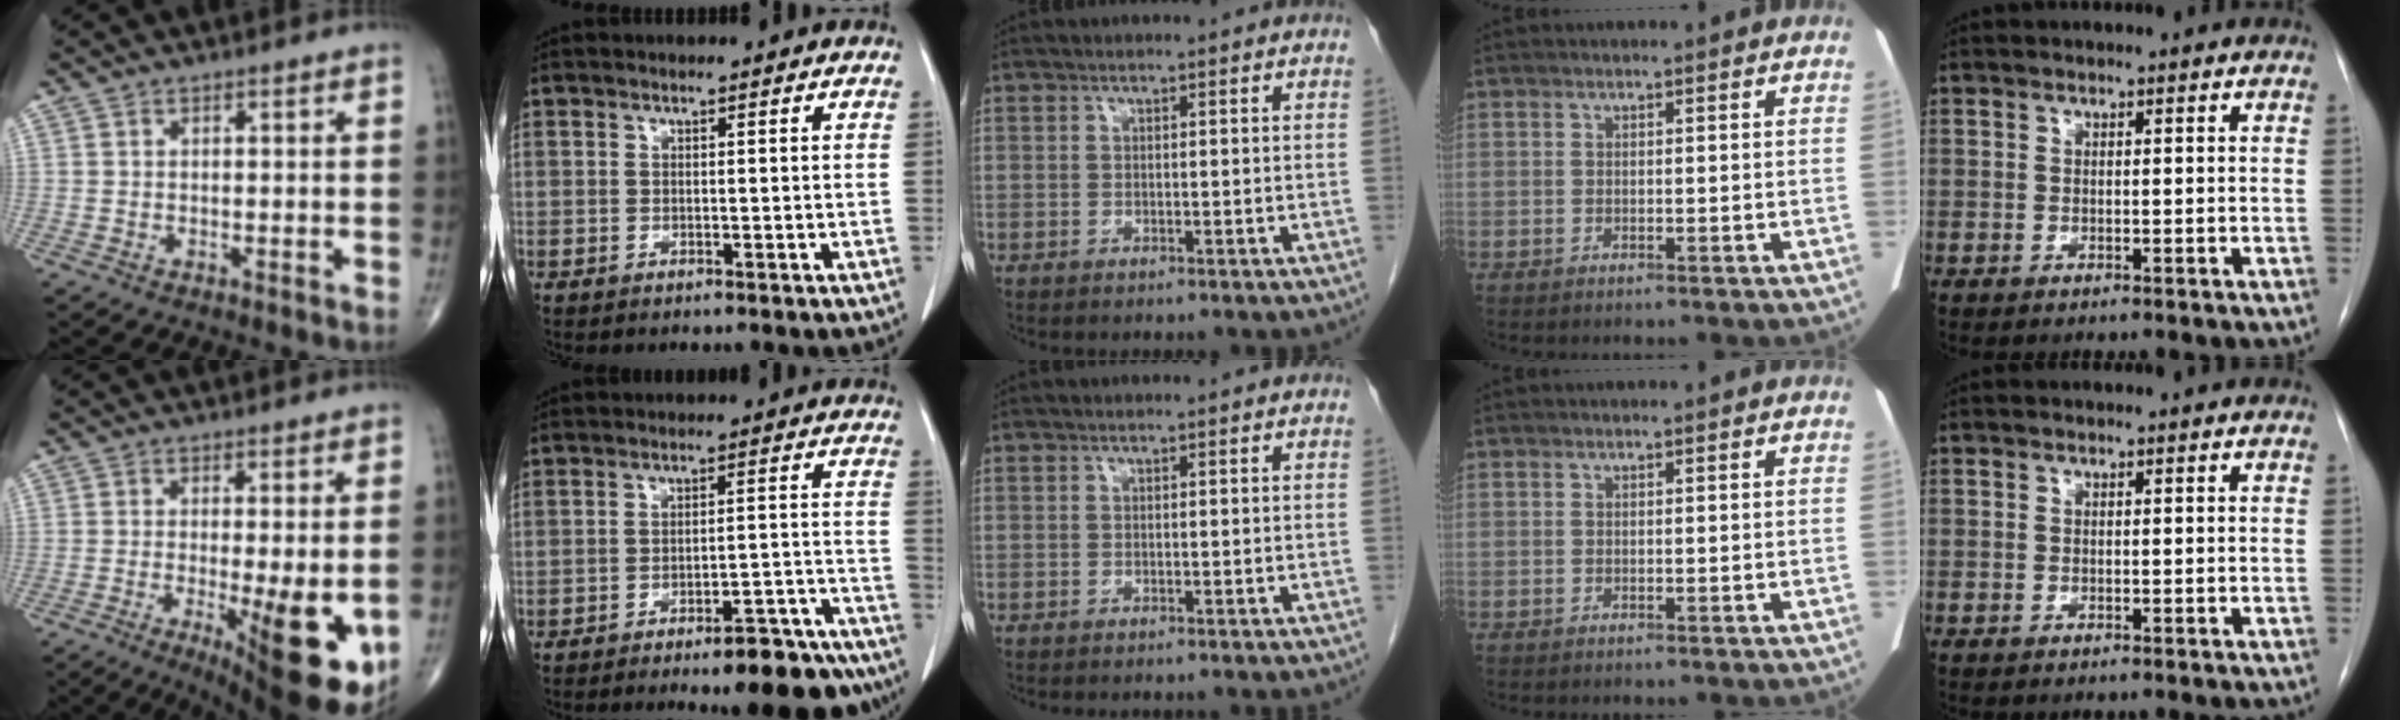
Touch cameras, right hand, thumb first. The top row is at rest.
{"thumb": {"total": 14.6, "force": [-3.5, 3.9, 13.6], "torque": [-0.165, -0.023, -0.035]}, "index": {"total": 13.4, "force": [-10.6, 2.7, 7.8], "torque": [-0.053, 0.033, -0.142]}}